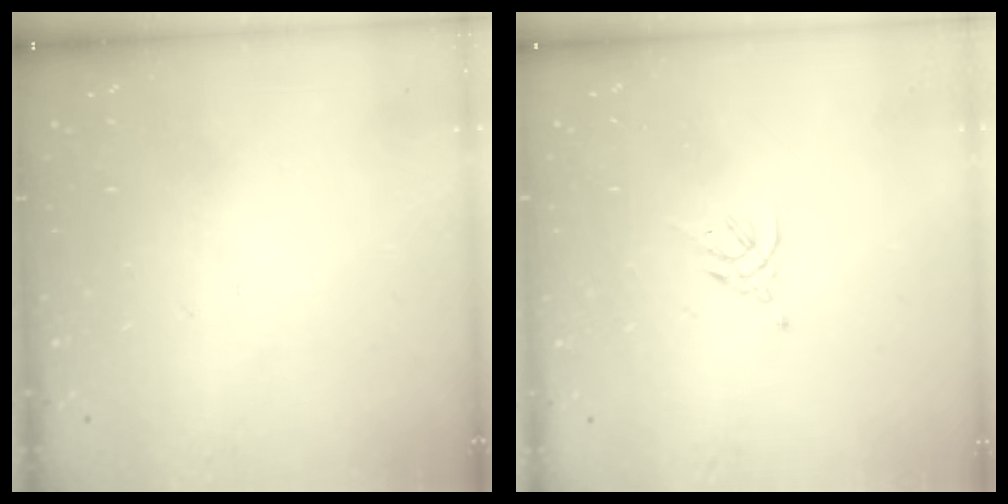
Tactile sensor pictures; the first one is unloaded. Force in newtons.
{"total": 1.9, "press": 1.8, "slide": 0.5}